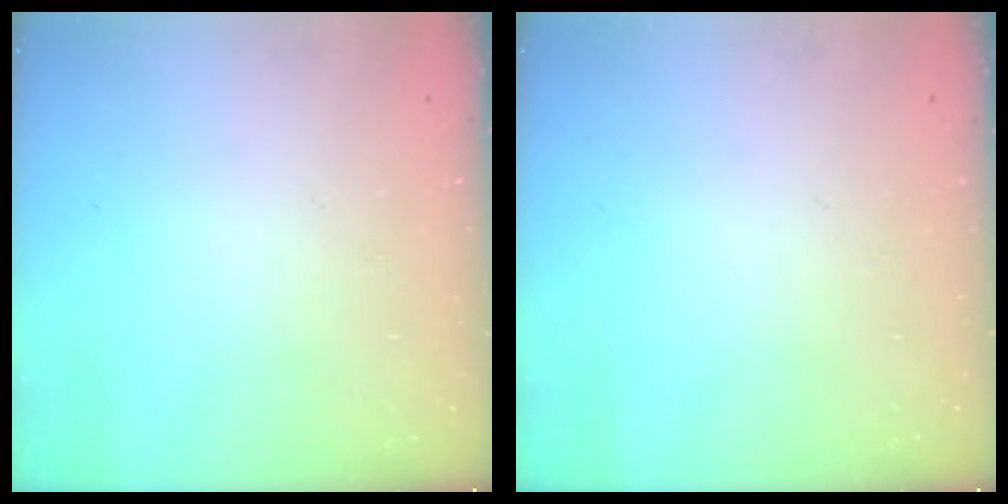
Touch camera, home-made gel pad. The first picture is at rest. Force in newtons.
{"total": 0.0}